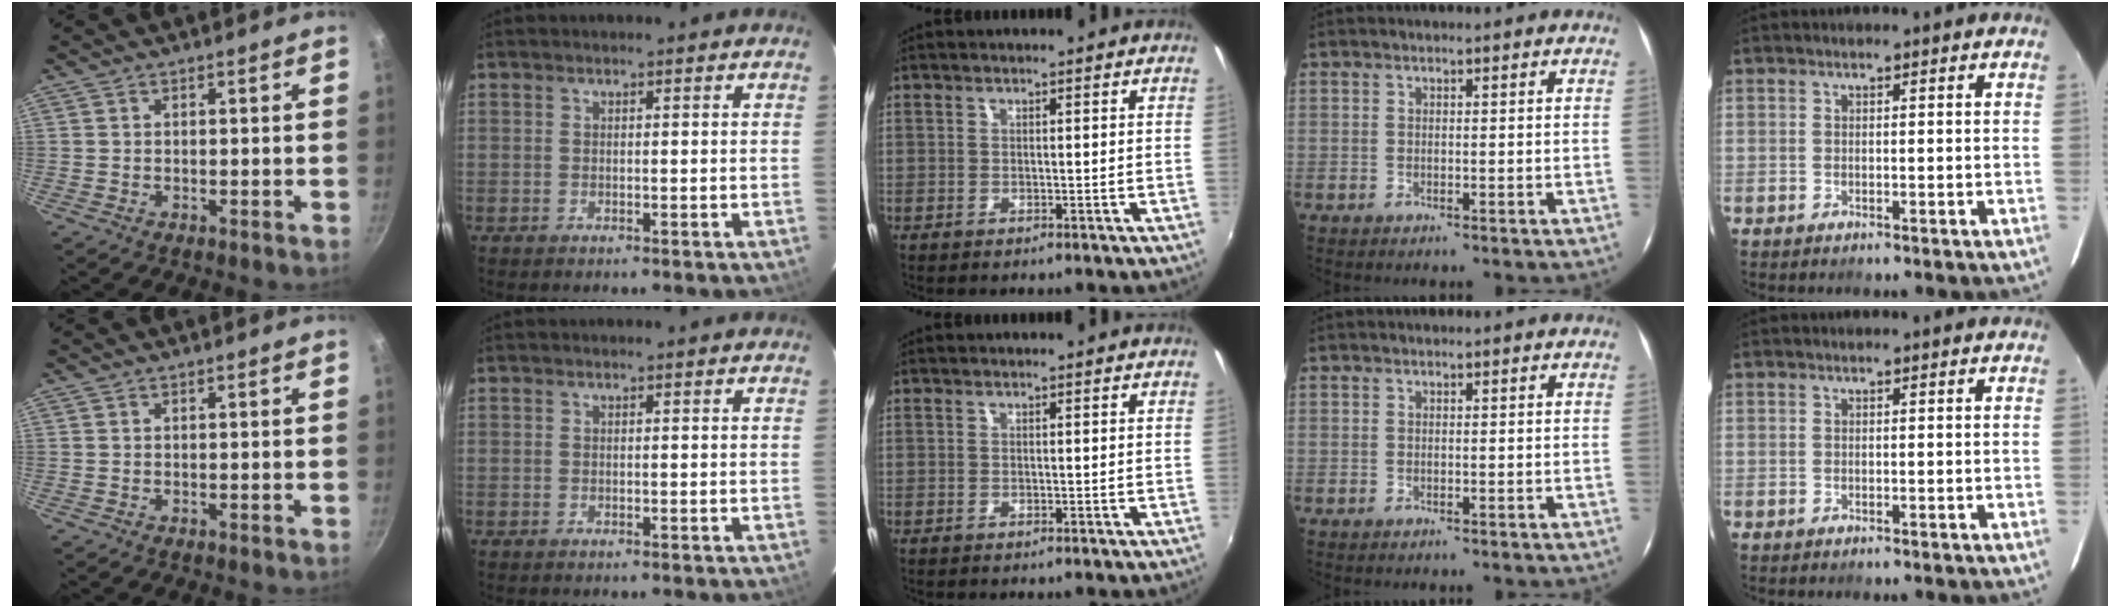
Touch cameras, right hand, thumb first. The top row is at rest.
{}